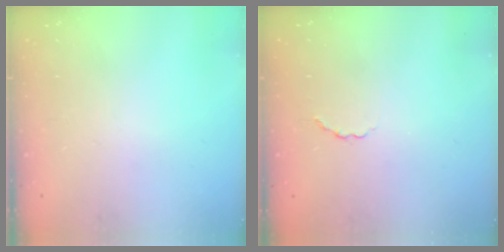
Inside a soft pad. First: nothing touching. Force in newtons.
{"total": 2.2, "press": 2.0, "slide": 0.8}